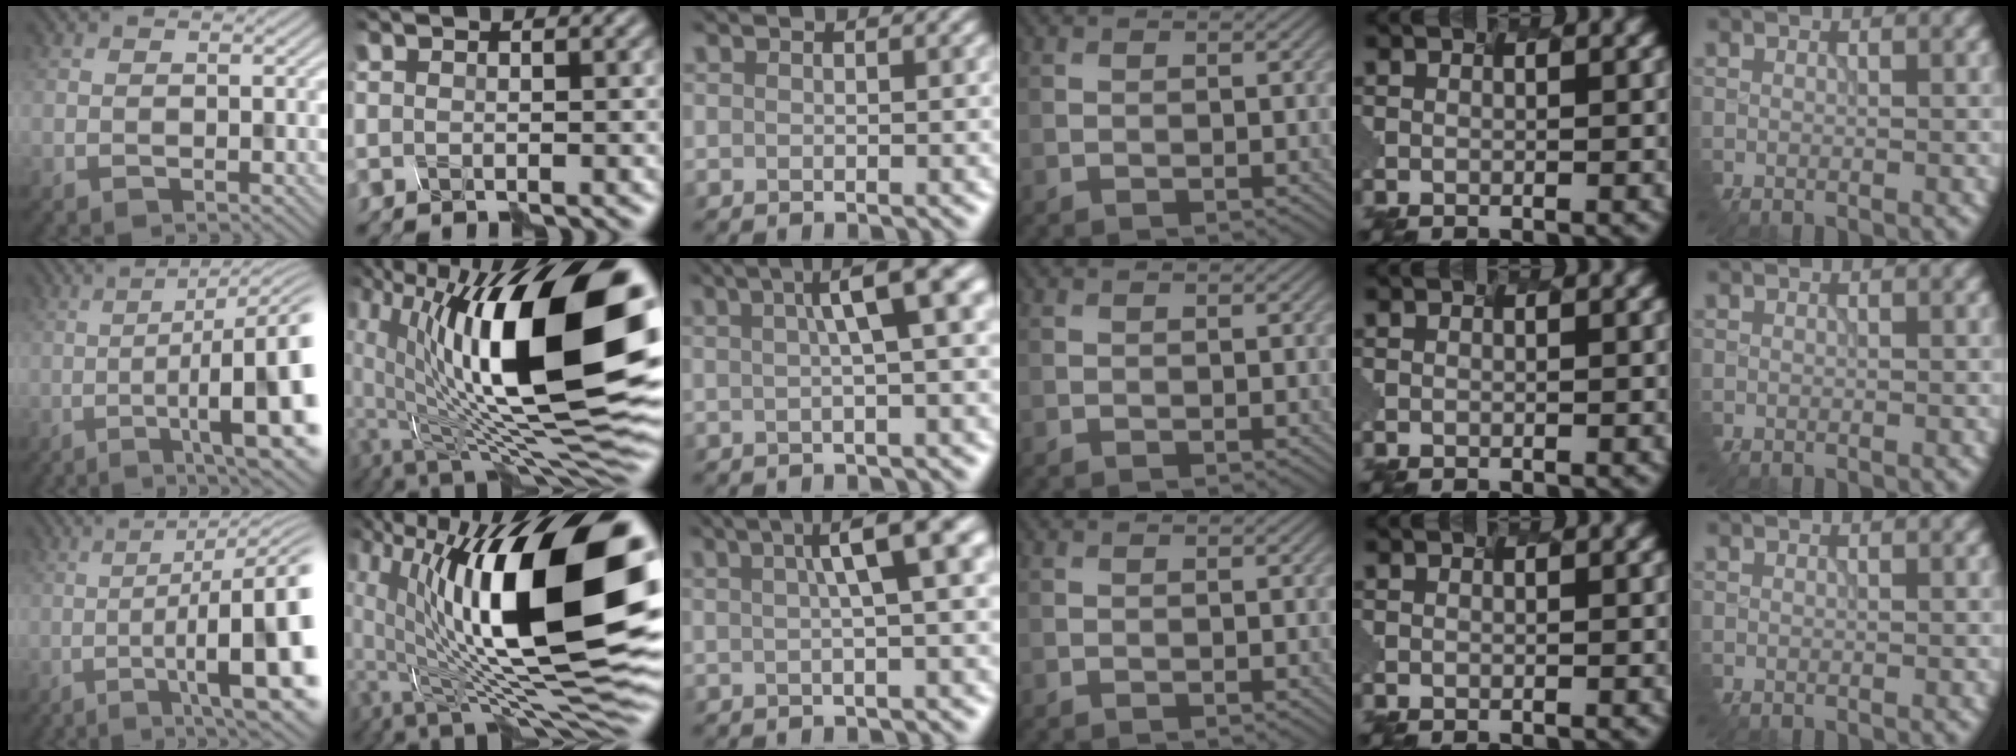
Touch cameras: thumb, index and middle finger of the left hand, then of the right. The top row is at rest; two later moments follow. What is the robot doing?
{"motion": "shake", "object": "plastic piggy bank"}